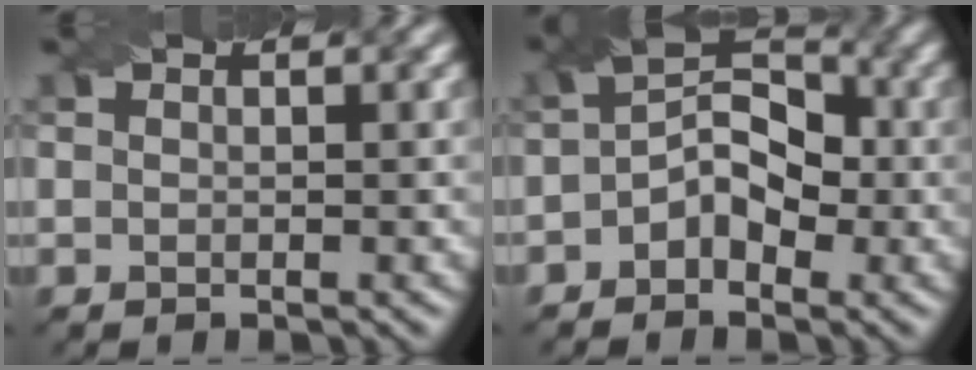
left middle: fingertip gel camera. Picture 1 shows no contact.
{"total": 4.5, "force": [-1.2, 3.1, 3.1], "torque": [-0.042, 0.009, -0.027]}